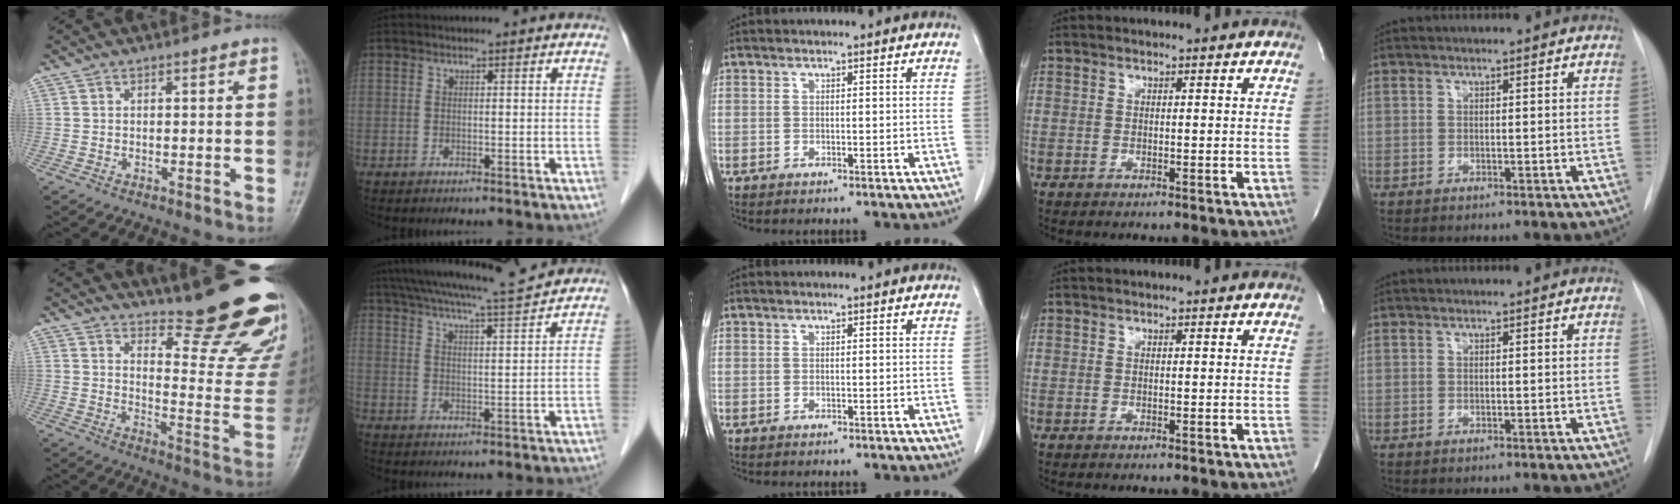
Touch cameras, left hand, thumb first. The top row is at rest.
{"thumb": {"total": 22.7, "force": [18.8, 4.4, 12.0], "torque": [-0.123, -0.176, 0.233]}, "index": {"total": 14.6, "force": [13.4, -0.3, 5.7], "torque": [-0.108, 0.007, 0.199]}}